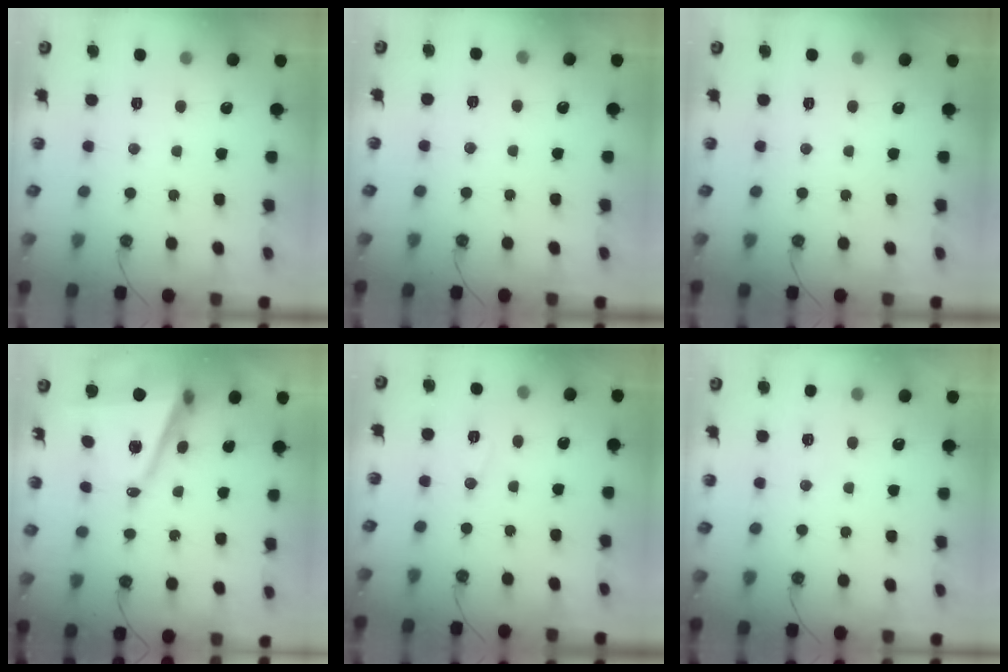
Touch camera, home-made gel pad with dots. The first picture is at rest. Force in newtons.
{"total": 5.3, "press": 3.1, "slide": 4.3}
{"total": 0.0}
{"total": 10.4, "press": 9.6, "slide": 3.9}
{"total": 7.5, "press": 6.1, "slide": 4.4}
{"total": 4.0, "press": 3.4, "slide": 2.2}